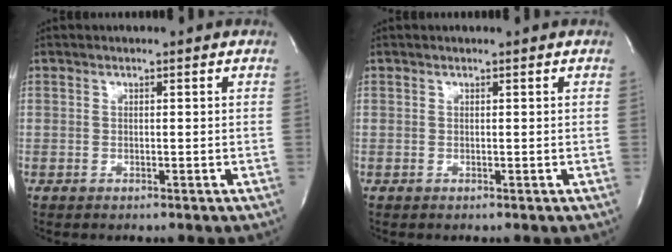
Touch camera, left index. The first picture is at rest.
{"total": 0.0}